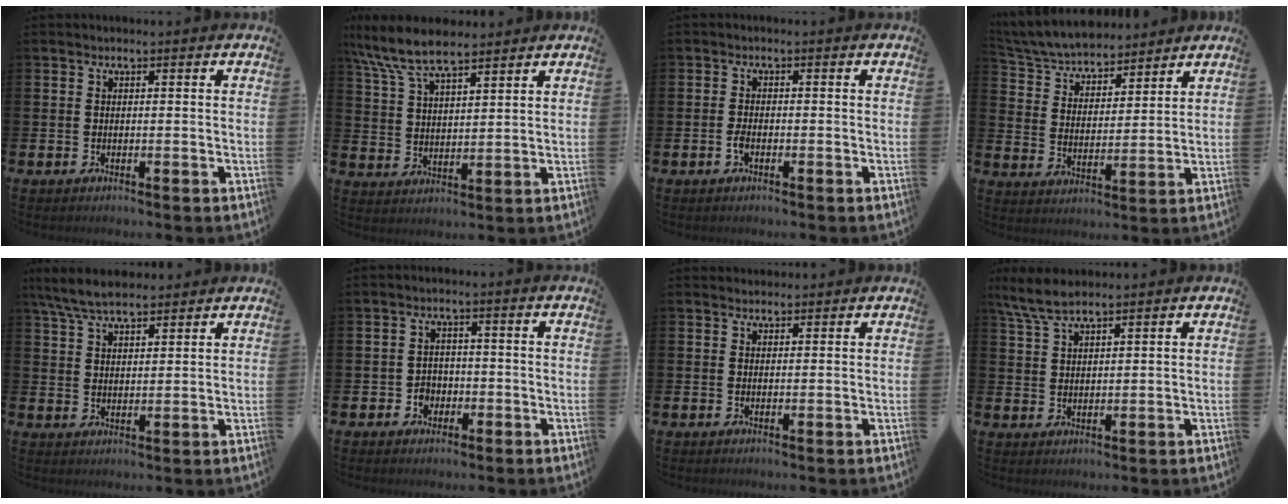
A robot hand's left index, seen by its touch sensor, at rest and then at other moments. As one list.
[{"total": 8.7, "force": [7.6, 2.1, 3.6], "torque": [-0.102, -0.021, 0.139]}, {"total": 1.6, "force": [-0.8, 0.7, 1.2], "torque": [-0.027, 0.002, -0.015]}, {"total": 6.3, "force": [6.1, 1.5, 0.8], "torque": [-0.046, -0.039, 0.107]}, {"total": 6.4, "force": [5.8, 1.5, 2.2], "torque": [-0.065, -0.013, 0.110]}, {"total": 2.6, "force": [-1.1, 2.2, 0.7], "torque": [-0.015, 0.002, -0.028]}, {"total": 1.5, "force": [1.4, 0.5, -0.1], "torque": [0.012, -0.003, 0.025]}, {"total": 5.4, "force": [4.7, 1.0, 2.4], "torque": [-0.062, -0.010, 0.086]}]